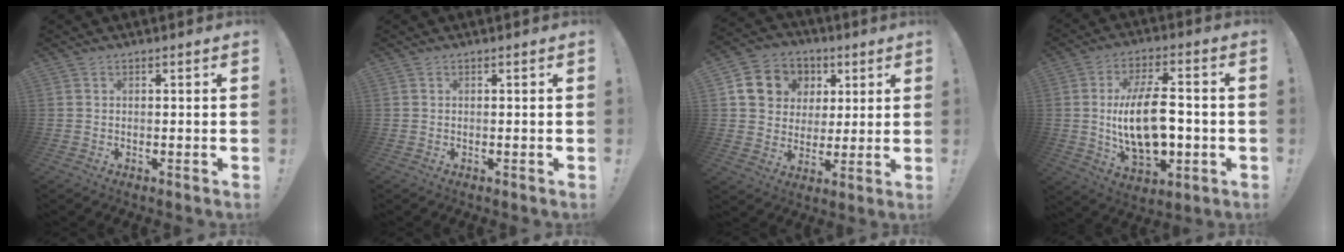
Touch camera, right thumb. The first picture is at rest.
{"total": 0.0}
{"total": 12.1, "force": [3.9, 10.7, 4.2], "torque": [-0.058, -0.012, 0.084]}
{"total": 17.8, "force": [-1.5, 8.9, 15.3], "torque": [-0.289, 0.002, -0.029]}